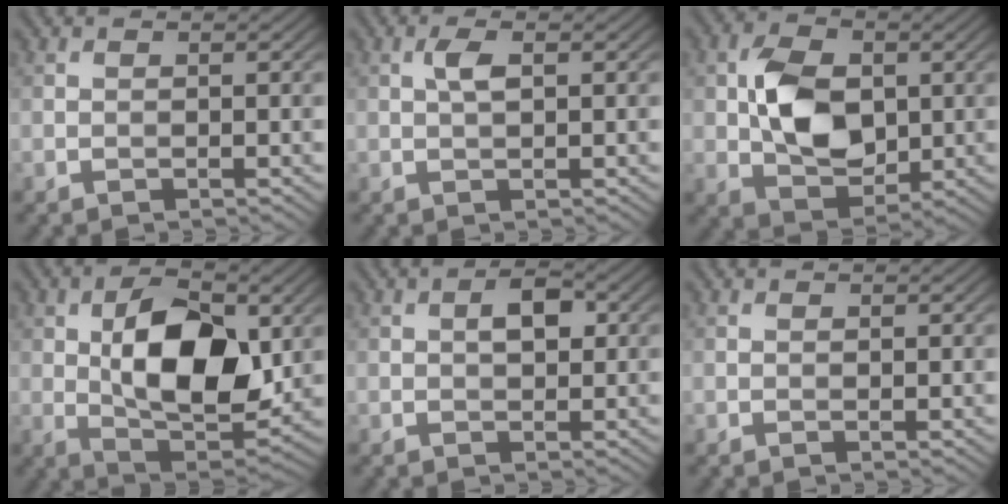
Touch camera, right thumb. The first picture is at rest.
{"total": 2.0, "force": [0.5, 0.7, 1.8], "torque": [-0.041, 0.006, 0.007]}
{"total": 8.4, "force": [0.7, 5.8, 6.0], "torque": [-0.118, 0.000, 0.013]}
{"total": 12.6, "force": [1.6, 6.8, 10.6], "torque": [-0.174, -0.003, 0.031]}
{"total": 2.8, "force": [0.5, 1.5, 2.3], "torque": [-0.035, 0.003, 0.005]}
{"total": 0.0}